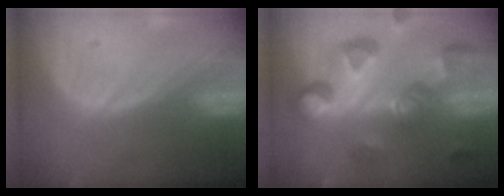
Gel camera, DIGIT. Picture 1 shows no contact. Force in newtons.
{"total": 11.2, "press": 10.0, "slide": 5.0}